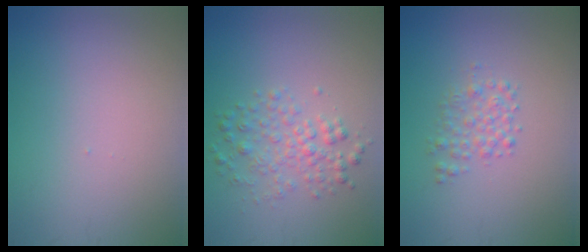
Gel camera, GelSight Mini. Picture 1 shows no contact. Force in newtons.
{"total": 2.8, "press": 2.8, "slide": 0.0}
{"total": 1.8, "press": 1.8, "slide": 0.0}